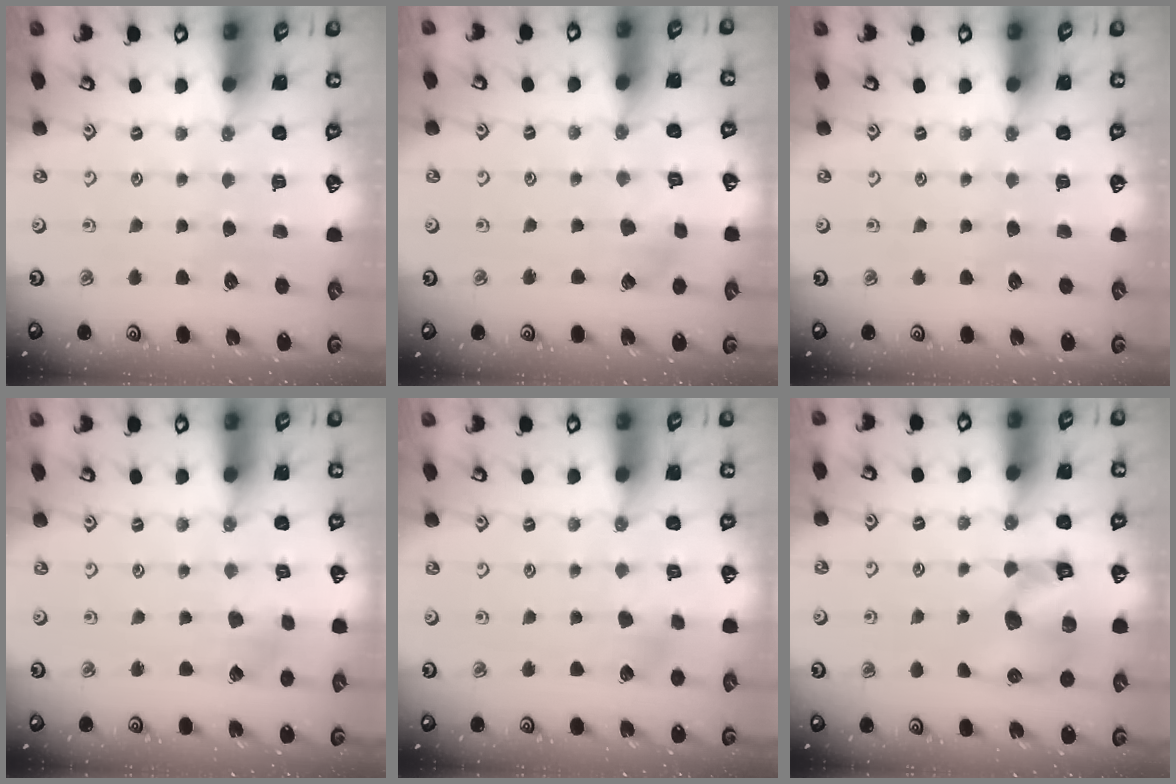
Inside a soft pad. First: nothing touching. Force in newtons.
{"total": 2.7, "press": 2.7, "slide": 0.3}
{"total": 0.0}
{"total": 2.7, "press": 2.6, "slide": 0.3}
{"total": 4.1, "press": 4.1, "slide": 0.2}
{"total": 11.1, "press": 11.0, "slide": 1.8}